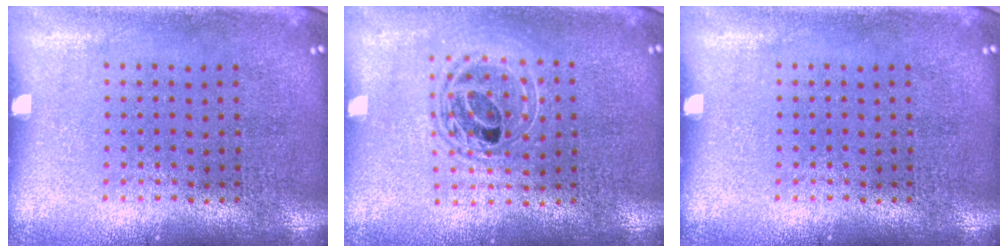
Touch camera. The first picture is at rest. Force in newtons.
{"total": 1.7, "press": 1.4, "slide": 0.9}
{"total": 0.0}